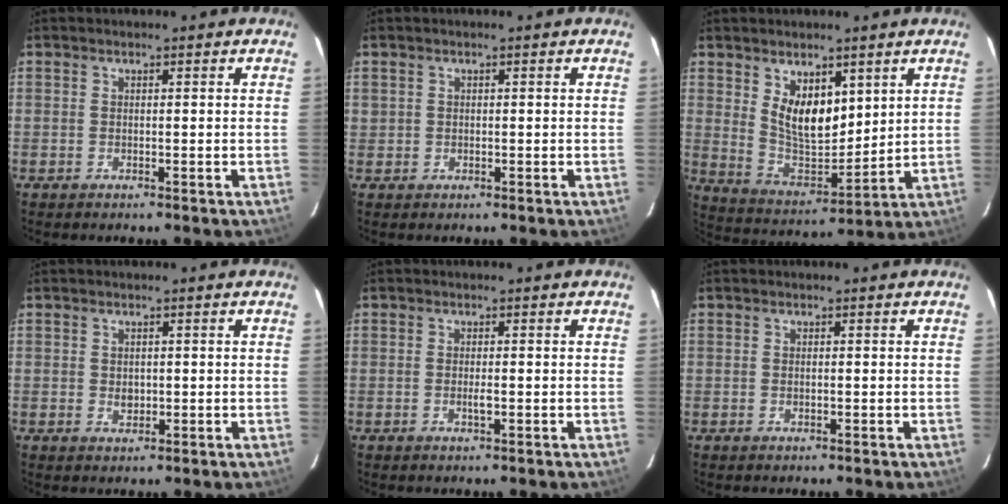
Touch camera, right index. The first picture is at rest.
{"total": 0.8, "force": [0.2, 0.8, 0.1], "torque": [0.001, 0.003, 0.004]}
{"total": 10.8, "force": [4.8, 5.8, 7.7], "torque": [-0.131, -0.009, 0.105]}
{"total": 2.0, "force": [0.0, 1.7, 1.1], "torque": [-0.016, 0.001, 0.001]}
{"total": 1.6, "force": [-0.4, 0.5, 1.4], "torque": [-0.027, -0.001, -0.007]}
{"total": 0.6, "force": [0.0, 0.3, 0.6], "torque": [-0.010, 0.000, -0.001]}